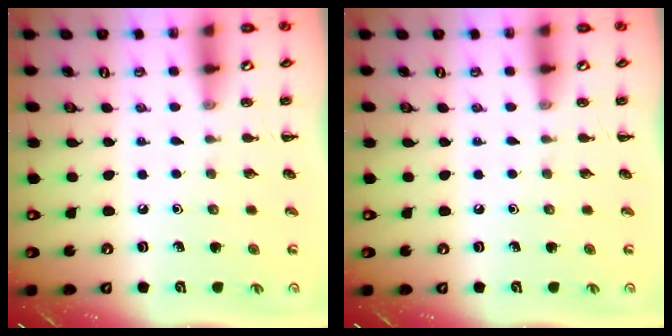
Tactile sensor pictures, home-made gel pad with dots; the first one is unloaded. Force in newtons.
{"total": 0.0}